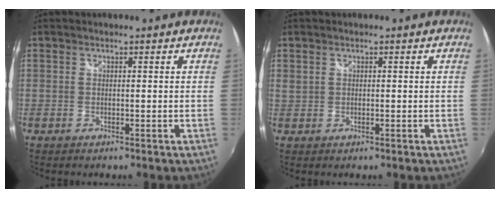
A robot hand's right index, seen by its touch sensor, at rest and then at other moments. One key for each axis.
{"total": 1.2, "fx": 0.6, "fy": 0.9, "fz": 0.6, "tx": -0.012, "ty": 0.000, "tz": 0.011}